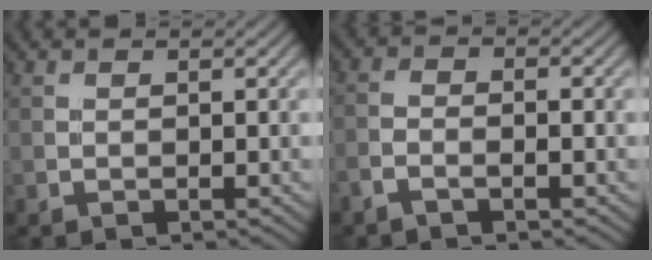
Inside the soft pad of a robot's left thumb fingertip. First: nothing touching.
{"total": 2.3, "force": [-1.5, 0.6, 1.6], "torque": [-0.038, 0.001, -0.036]}